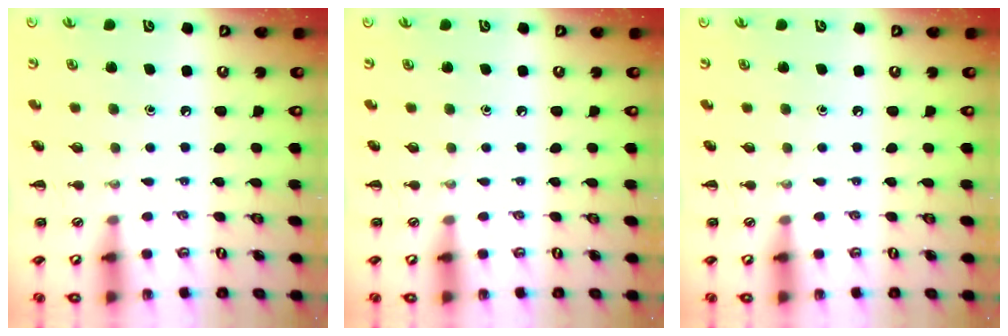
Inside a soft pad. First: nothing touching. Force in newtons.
{"total": 0.0}
{"total": 0.0}